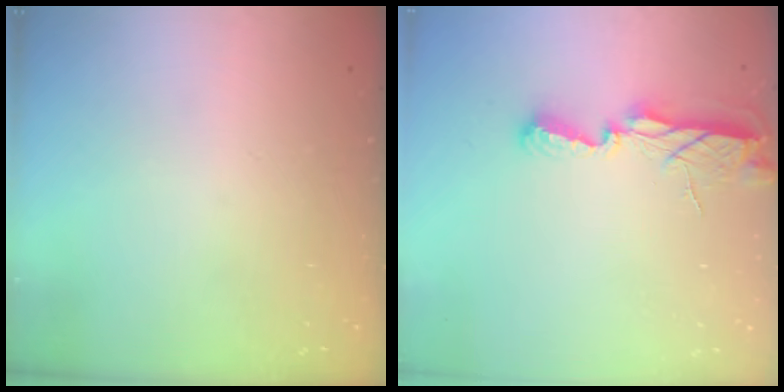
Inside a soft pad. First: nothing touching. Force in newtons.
{"total": 7.3, "press": 7.3, "slide": 0.5}